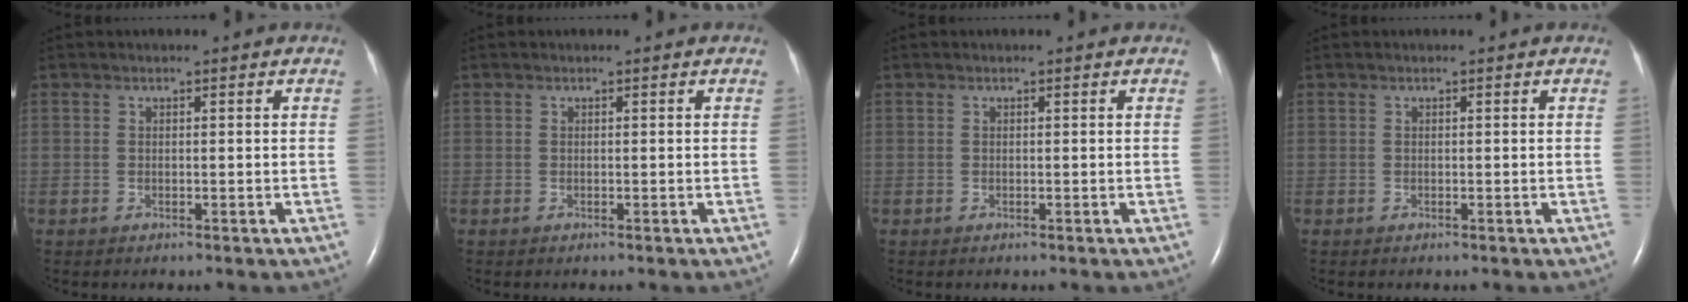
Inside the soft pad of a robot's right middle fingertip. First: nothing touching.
{"total": 0.0}
{"total": 0.0}
{"total": 0.0}